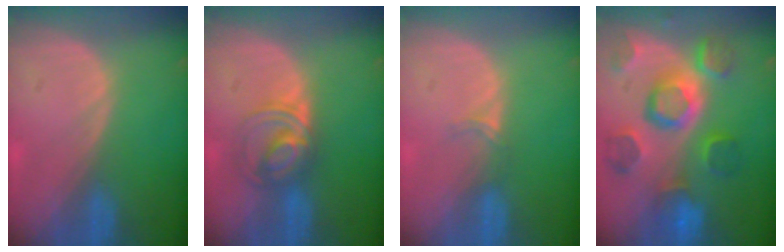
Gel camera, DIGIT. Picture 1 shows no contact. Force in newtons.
{"total": 5.6, "press": 5.5, "slide": 0.6}
{"total": 1.6, "press": 1.3, "slide": 1.1}
{"total": 11.9, "press": 10.3, "slide": 6.0}